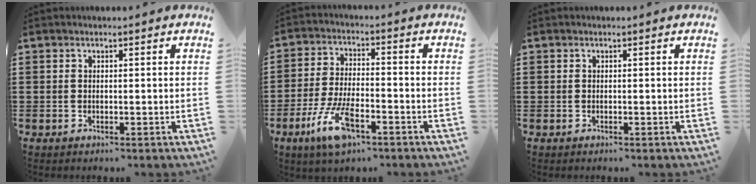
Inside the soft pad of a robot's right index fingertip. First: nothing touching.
{"total": 9.1, "force": [-4.6, 3.1, 7.1], "torque": [-0.157, -0.005, -0.084]}
{"total": 0.0}